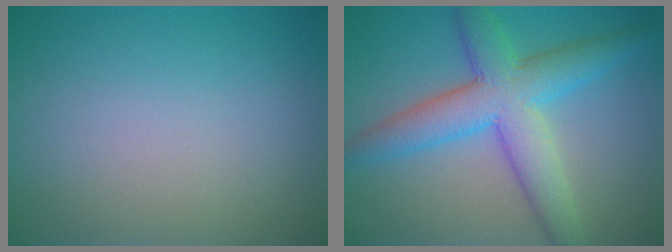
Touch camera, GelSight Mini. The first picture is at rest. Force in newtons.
{"total": 7.1, "press": 7.1, "slide": 0.2}